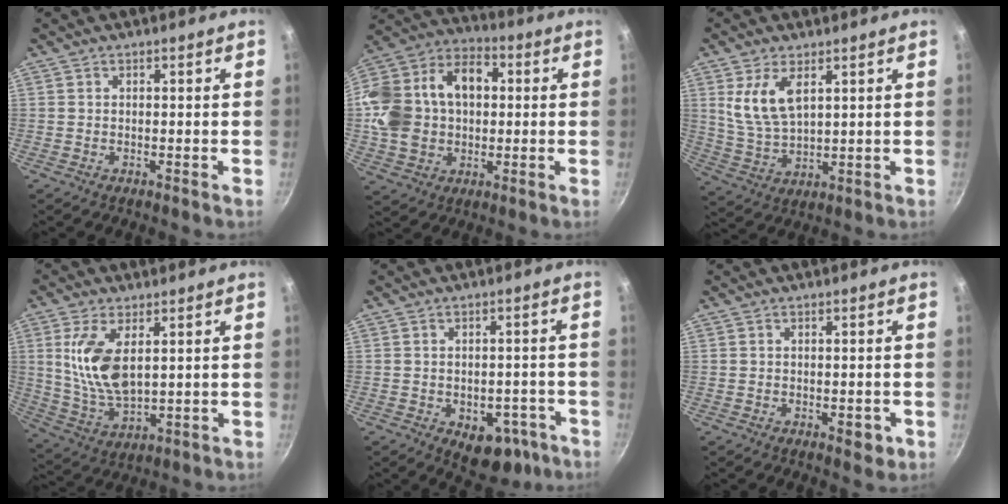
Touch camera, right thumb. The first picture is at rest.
{"total": 21.9, "force": [1.8, 15.5, 15.4], "torque": [-0.303, 0.032, 0.035]}
{"total": 8.8, "force": [3.6, 4.3, 6.8], "torque": [-0.126, -0.014, 0.082]}
{"total": 11.7, "force": [3.0, 5.6, 9.8], "torque": [-0.194, -0.017, 0.070]}
{"total": 9.1, "force": [-4.3, 5.6, 5.7], "torque": [-0.048, 0.024, -0.047]}
{"total": 2.7, "force": [-1.0, 1.3, 2.1], "torque": [-0.018, 0.000, -0.010]}